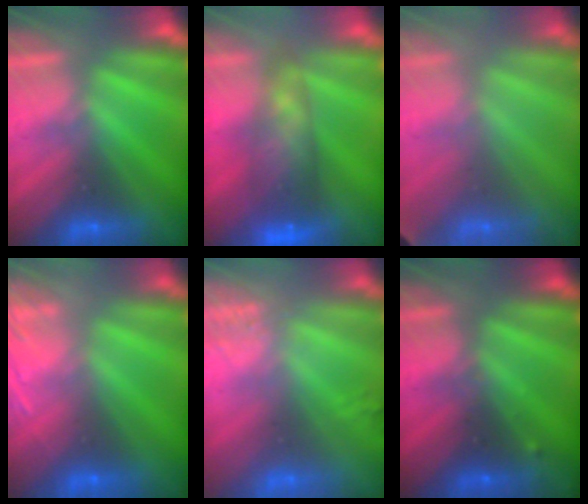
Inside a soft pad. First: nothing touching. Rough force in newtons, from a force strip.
{"total": 10.4}
{"total": 2.0}
{"total": 6.7}
{"total": 2.4}
{"total": 2.7}